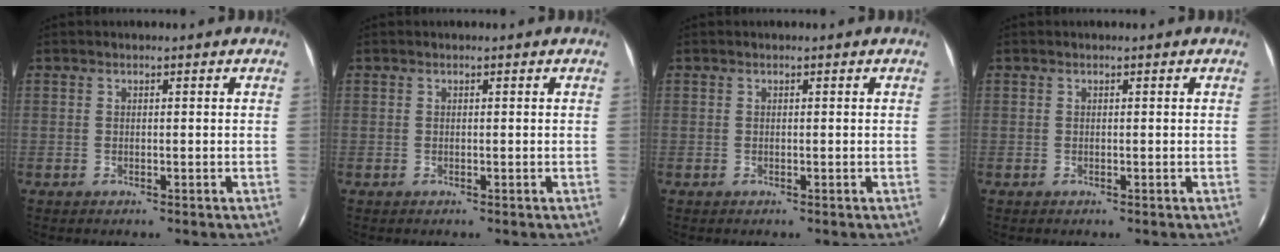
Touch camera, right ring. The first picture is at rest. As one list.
[{"total": 0.0}, {"total": 0.0}, {"total": 0.0}]